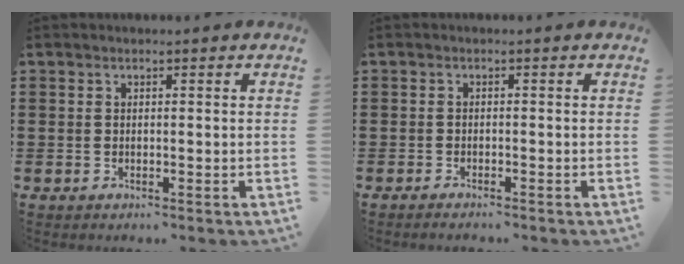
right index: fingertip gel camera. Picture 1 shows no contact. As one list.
[{"total": 1.0, "force": [-1.0, -0.1, 0.1], "torque": [-0.005, -0.004, -0.019]}]